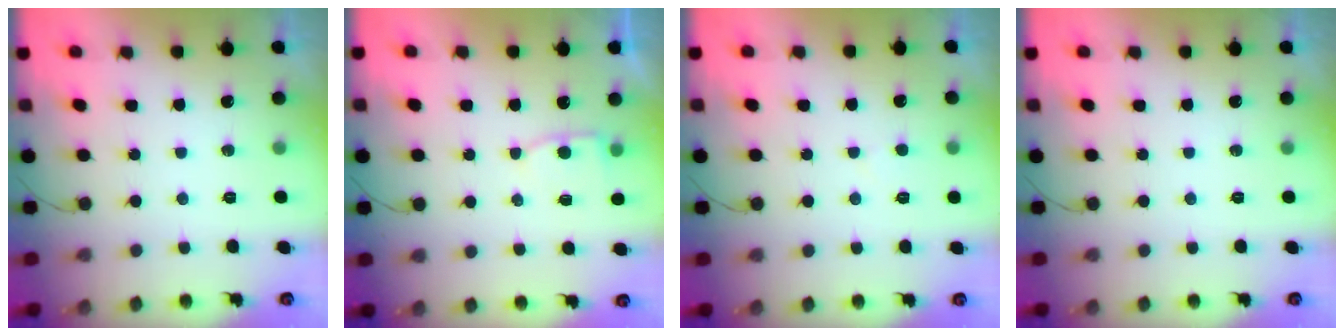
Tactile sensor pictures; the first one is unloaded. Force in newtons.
{"total": 5.0, "press": 4.9, "slide": 0.4}
{"total": 3.0, "press": 3.0, "slide": 0.3}
{"total": 0.0}